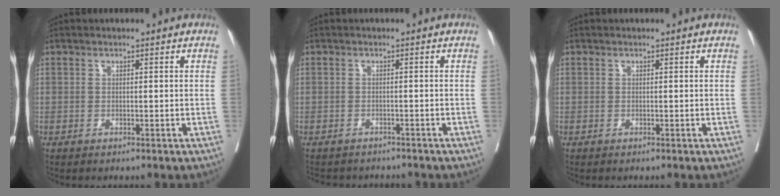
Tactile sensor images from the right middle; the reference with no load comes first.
{"total": 6.2, "force": [-5.7, 2.4, 0.9], "torque": [-0.009, -0.003, -0.071]}
{"total": 0.0}